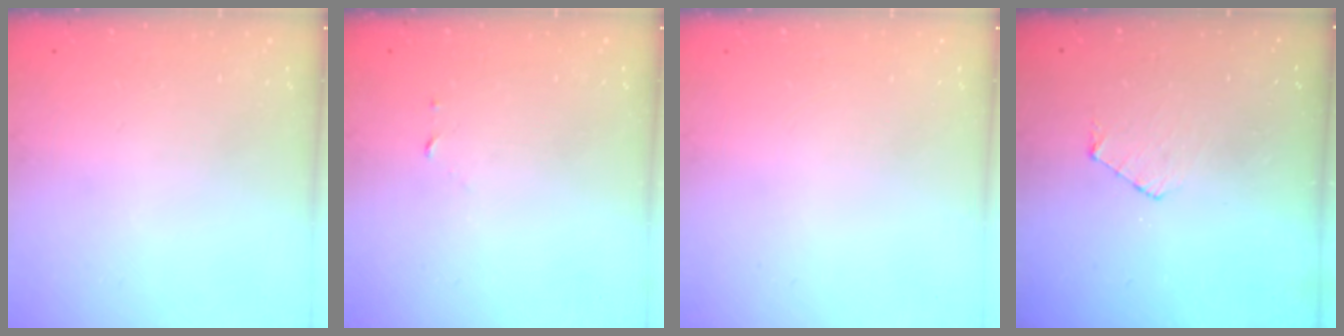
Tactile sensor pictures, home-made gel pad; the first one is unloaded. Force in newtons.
{"total": 2.5, "press": 2.5, "slide": 0.2}
{"total": 0.0}
{"total": 5.5, "press": 5.5, "slide": 0.5}